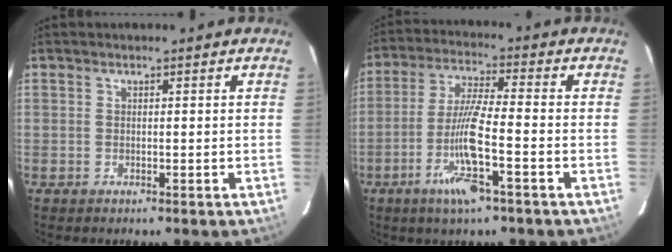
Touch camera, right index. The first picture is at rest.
{"total": 10.2, "force": [-4.2, 0.2, 9.3], "torque": [-0.184, -0.009, -0.081]}